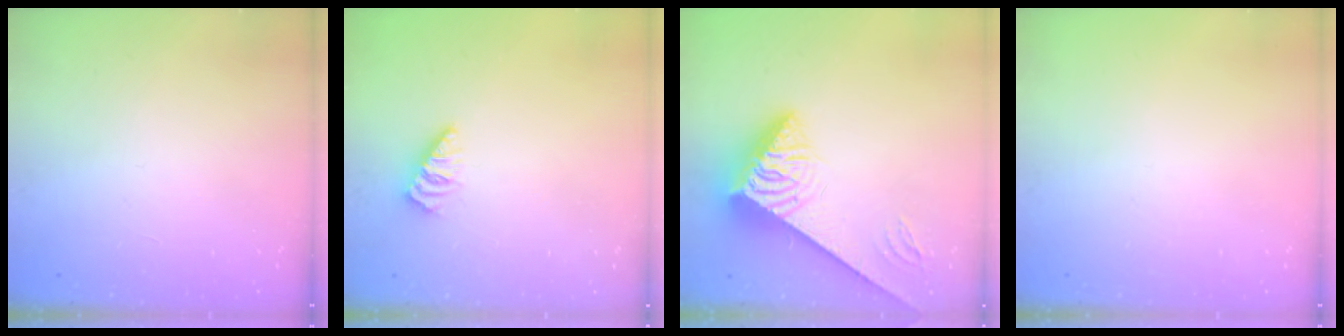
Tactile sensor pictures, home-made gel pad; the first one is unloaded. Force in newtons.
{"total": 0.0}
{"total": 8.8, "press": 8.8, "slide": 0.9}
{"total": 0.0}